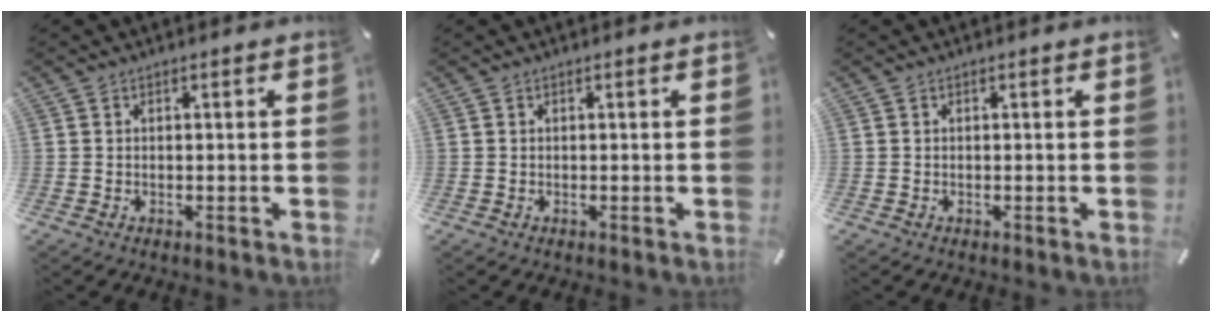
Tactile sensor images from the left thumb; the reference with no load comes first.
{"total": 0.0}
{"total": 0.0}